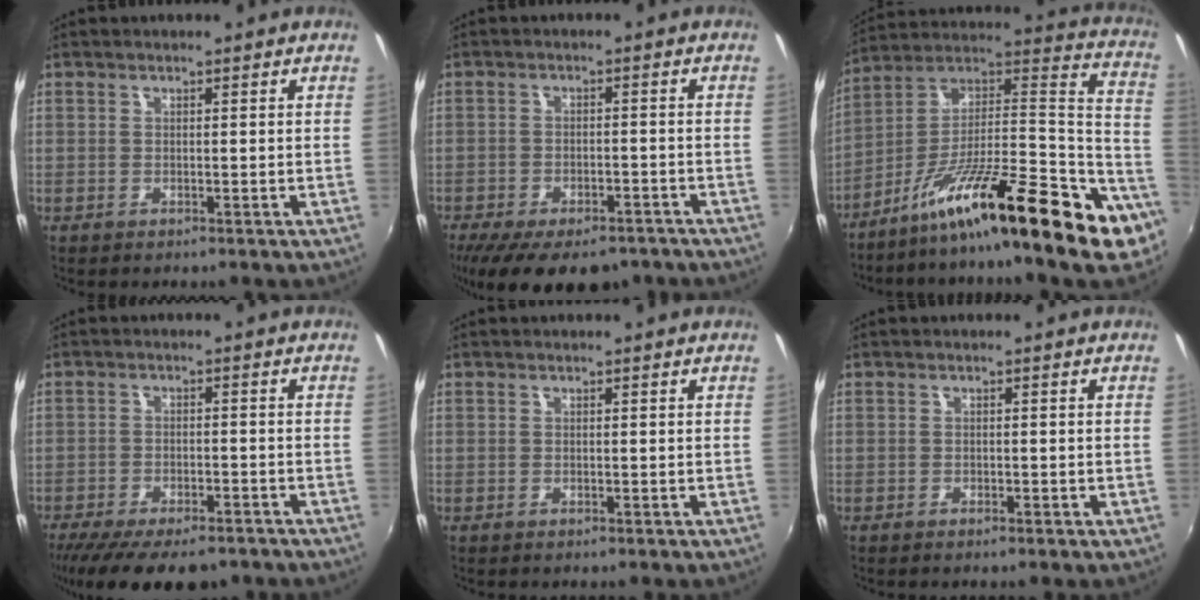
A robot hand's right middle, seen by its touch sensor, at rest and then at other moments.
{"total": 16.3, "force": [-11.8, 6.7, 9.0], "torque": [-0.179, -0.041, -0.170]}
{"total": 26.8, "force": [-13.8, 4.8, 22.4], "torque": [-0.299, -0.008, -0.234]}
{"total": 13.9, "force": [-10.9, 4.2, 7.6], "torque": [-0.156, -0.045, -0.168]}
{"total": 0.0}
{"total": 0.7, "force": [-0.5, 0.2, 0.3], "torque": [-0.006, 0.000, -0.010]}